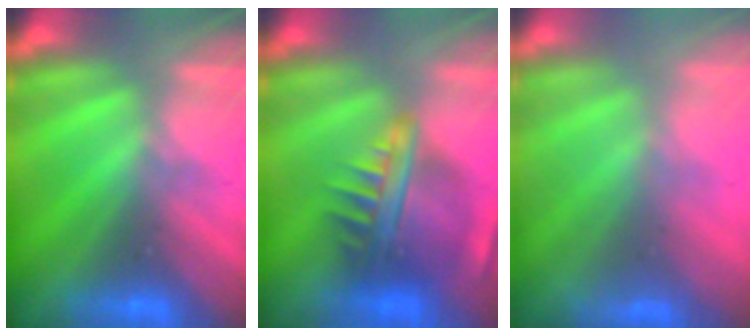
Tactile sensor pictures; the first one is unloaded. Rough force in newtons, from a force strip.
{"total": 7.4}
{"total": 1.3}